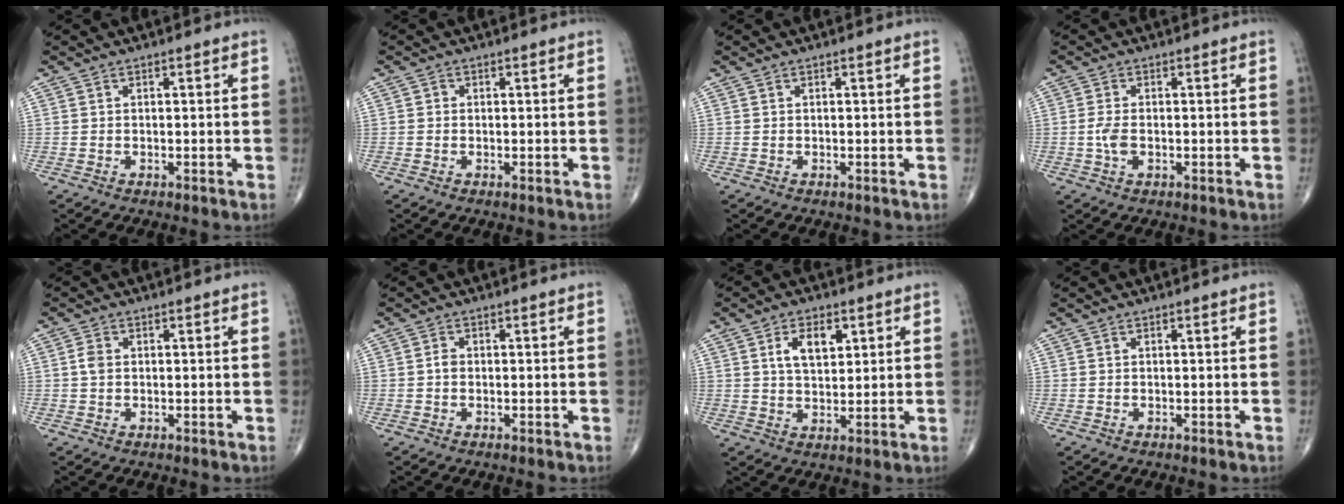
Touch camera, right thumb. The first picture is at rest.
{"total": 0.5, "force": [-0.1, 0.5, 0.1], "torque": [0.001, 0.002, -0.006]}
{"total": 0.0}
{"total": 3.1, "force": [-0.6, 1.7, 2.6], "torque": [-0.058, 0.002, -0.012]}
{"total": 1.8, "force": [0.1, 1.3, 1.3], "torque": [-0.024, 0.002, 0.000]}
{"total": 1.2, "force": [-0.2, 0.9, 0.7], "torque": [-0.008, 0.003, -0.005]}
{"total": 6.6, "force": [2.5, 3.7, 4.9], "torque": [-0.070, -0.010, 0.046]}
{"total": 0.0}